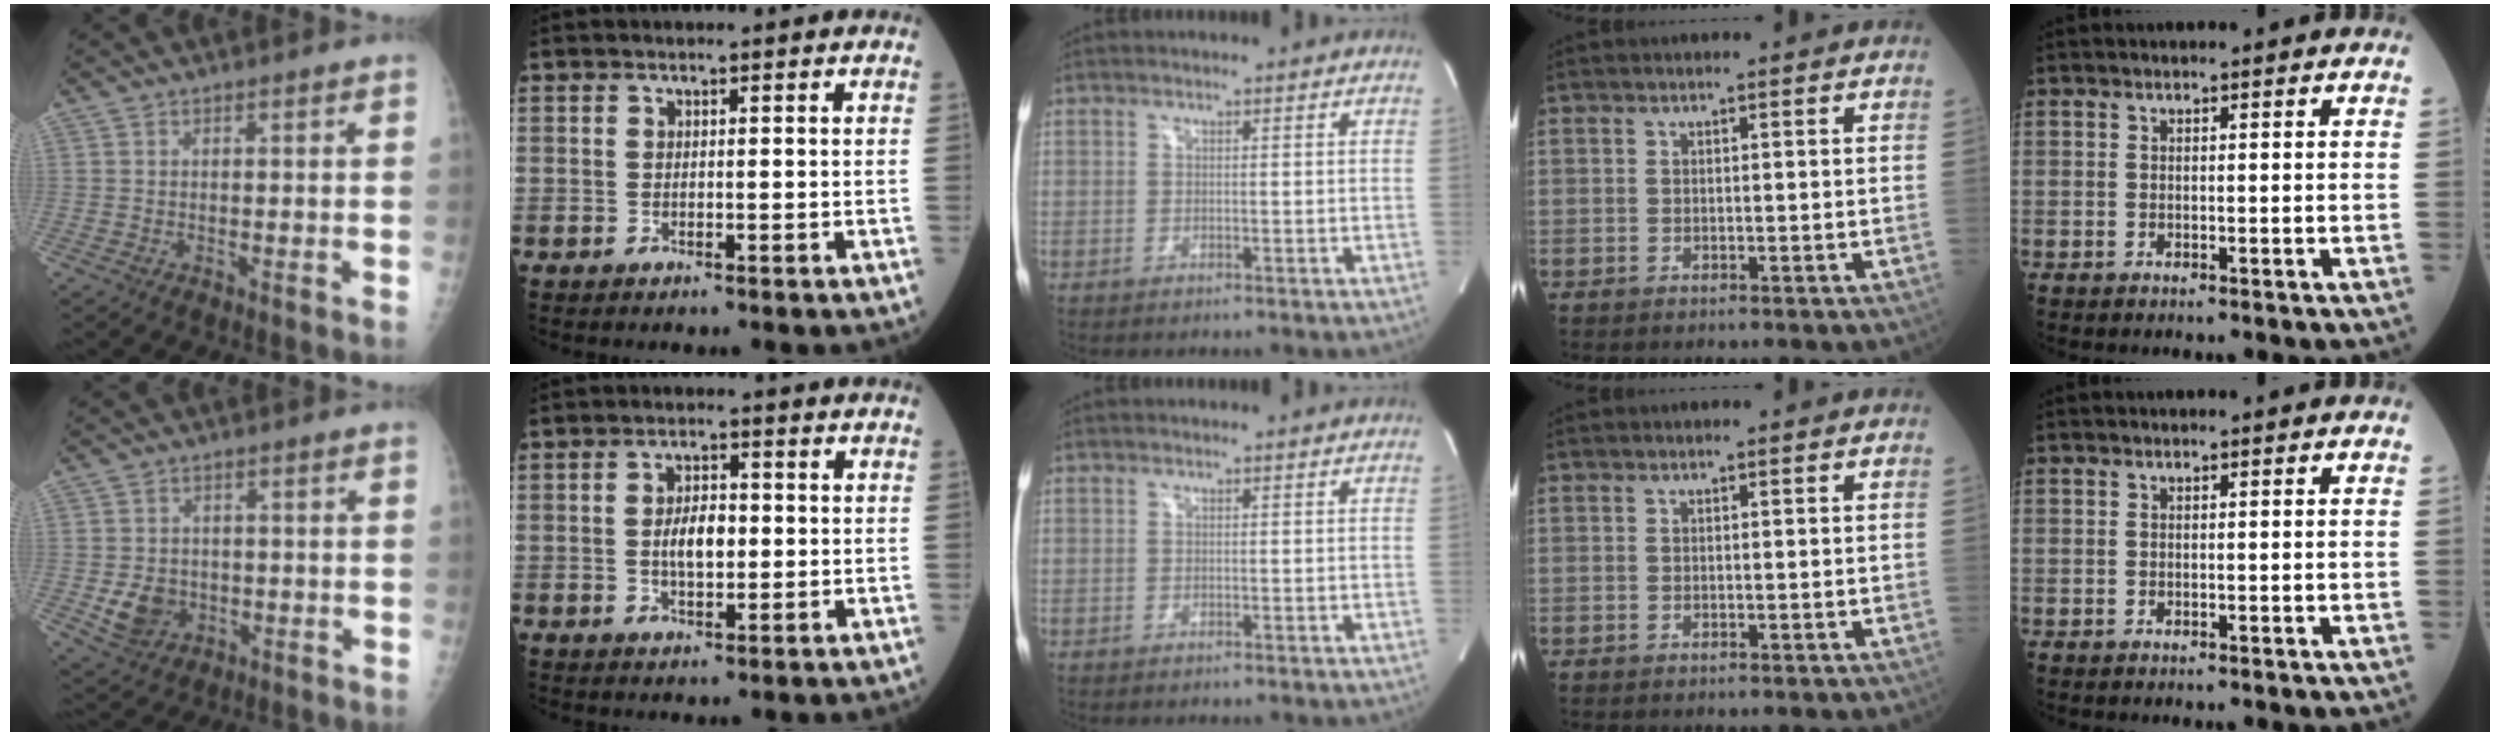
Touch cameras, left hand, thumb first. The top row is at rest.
{"thumb": {"total": 6.2, "force": [-1.3, 5.3, 3.0], "torque": [-0.033, 0.004, -0.011]}, "index": {"total": 5.1, "force": [-0.1, 2.3, 4.5], "torque": [-0.090, 0.007, -0.002]}}